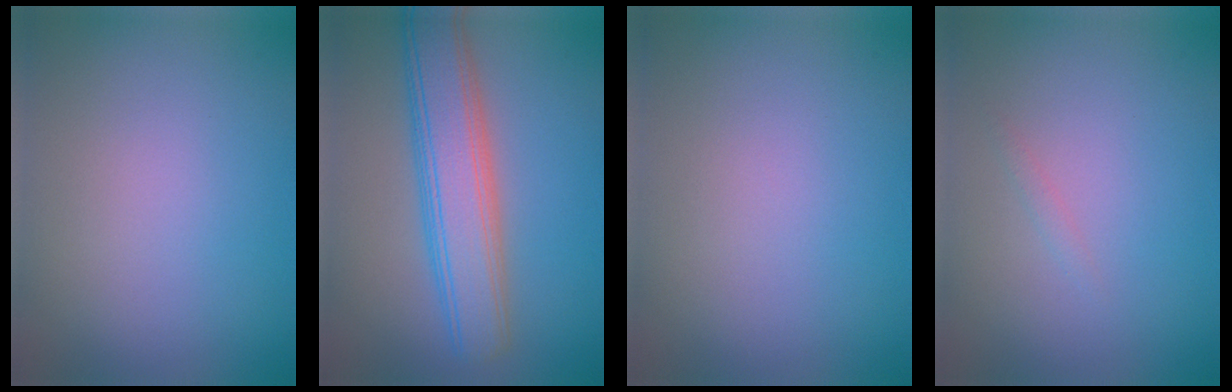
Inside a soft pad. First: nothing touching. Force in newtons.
{"total": 6.9, "press": 6.9, "slide": 0.2}
{"total": 0.0}
{"total": 0.5, "press": 0.5, "slide": 0.0}